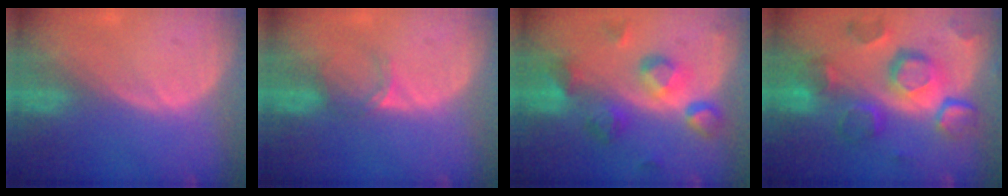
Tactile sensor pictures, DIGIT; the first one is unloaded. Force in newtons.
{"total": 2.5, "press": 2.0, "slide": 1.4}
{"total": 8.1, "press": 8.0, "slide": 1.5}
{"total": 12.5, "press": 10.8, "slide": 6.2}